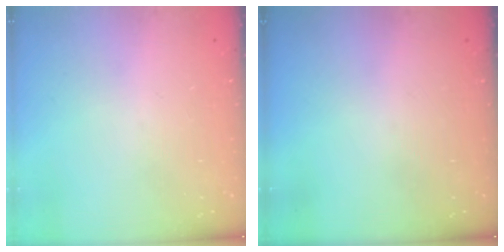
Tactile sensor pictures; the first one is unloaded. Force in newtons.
{"total": 0.0}